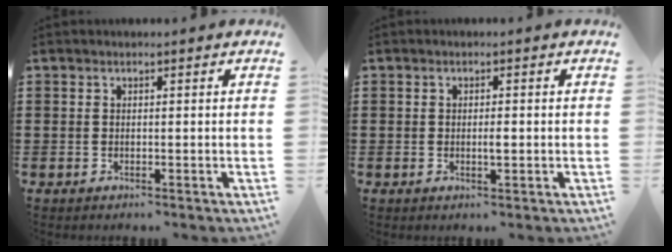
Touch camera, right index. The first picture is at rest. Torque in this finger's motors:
{"motor_torque": [-0.24, 0.25, 0.07, 0.03]}